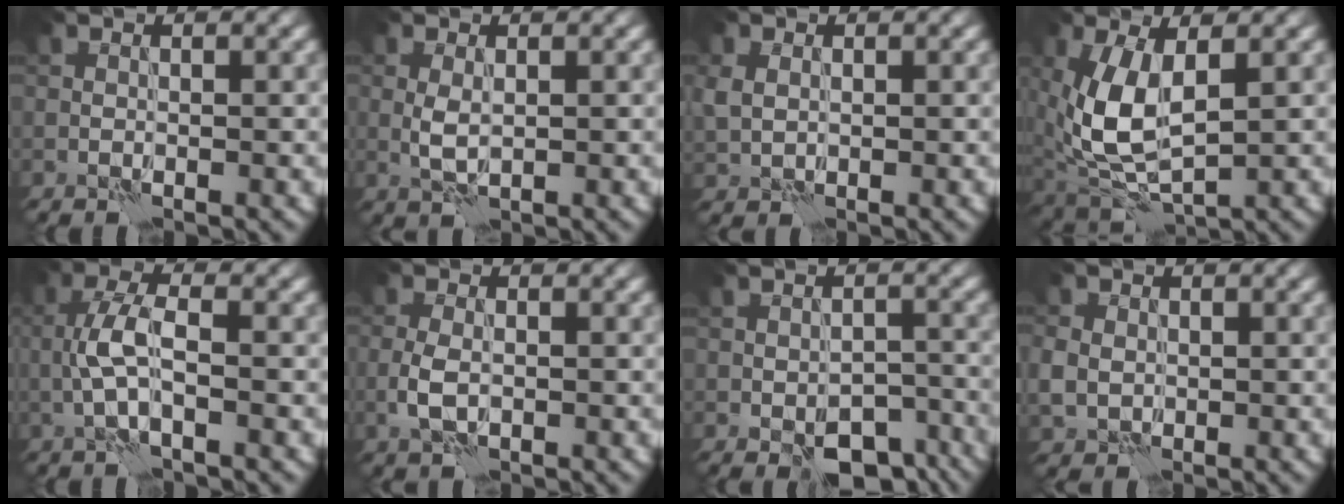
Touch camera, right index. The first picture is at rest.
{"total": 1.8, "force": [0.3, 1.0, 1.4], "torque": [-0.036, -0.003, 0.007]}
{"total": 1.8, "force": [0.5, 1.5, 0.8], "torque": [-0.023, 0.001, 0.008]}
{"total": 6.8, "force": [1.0, 3.5, 5.7], "torque": [-0.142, -0.005, 0.022]}
{"total": 3.4, "force": [-0.6, 1.1, 3.1], "torque": [-0.070, 0.008, -0.019]}
{"total": 2.3, "force": [-0.4, 1.4, 1.8], "torque": [-0.043, -0.004, -0.011]}
{"total": 6.3, "force": [-4.2, 3.3, 3.3], "torque": [-0.038, -0.011, -0.052]}
{"total": 2.7, "force": [0.3, 2.5, 1.1], "torque": [-0.025, 0.001, 0.007]}